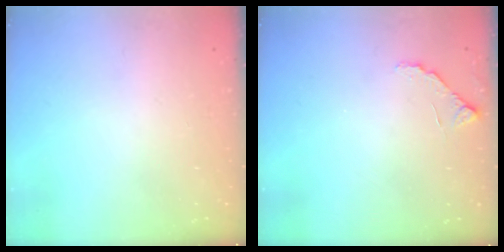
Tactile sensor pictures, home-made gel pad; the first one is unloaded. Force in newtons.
{"total": 5.9, "press": 5.9, "slide": 0.6}